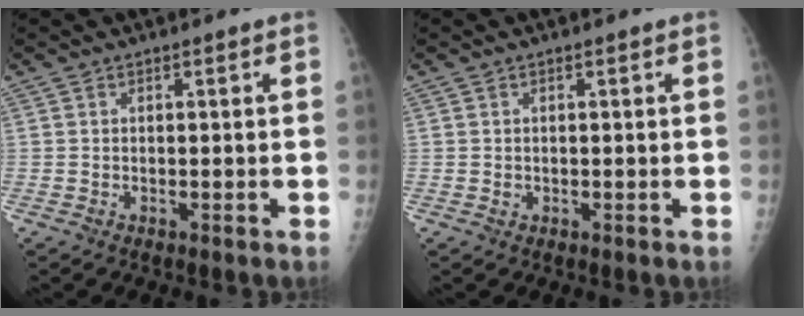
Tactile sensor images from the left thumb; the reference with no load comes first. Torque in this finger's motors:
{"motor_torque": [-0.03, -0.01, 0.00, -0.01, 0.00]}